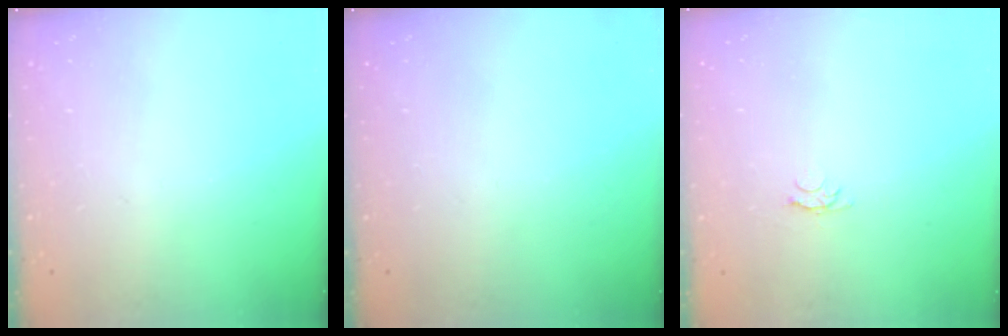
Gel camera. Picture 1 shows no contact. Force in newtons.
{"total": 0.0}
{"total": 3.3, "press": 3.2, "slide": 0.5}